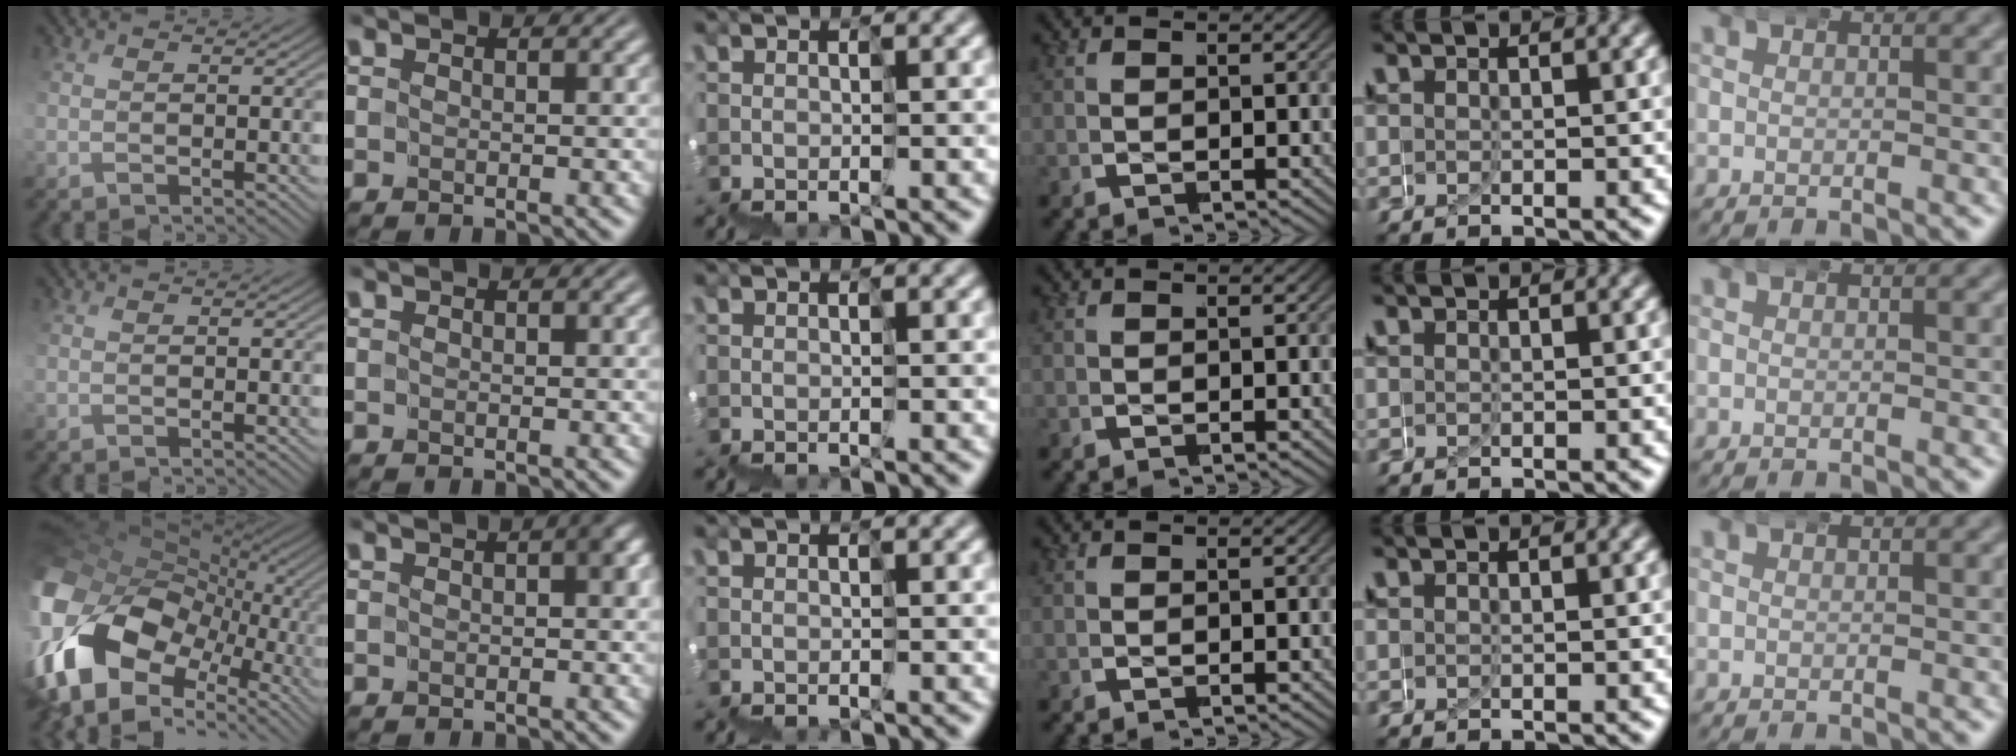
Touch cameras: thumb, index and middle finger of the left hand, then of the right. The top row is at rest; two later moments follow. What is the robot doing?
{"motion": "wrap", "object": "ethernet cable"}